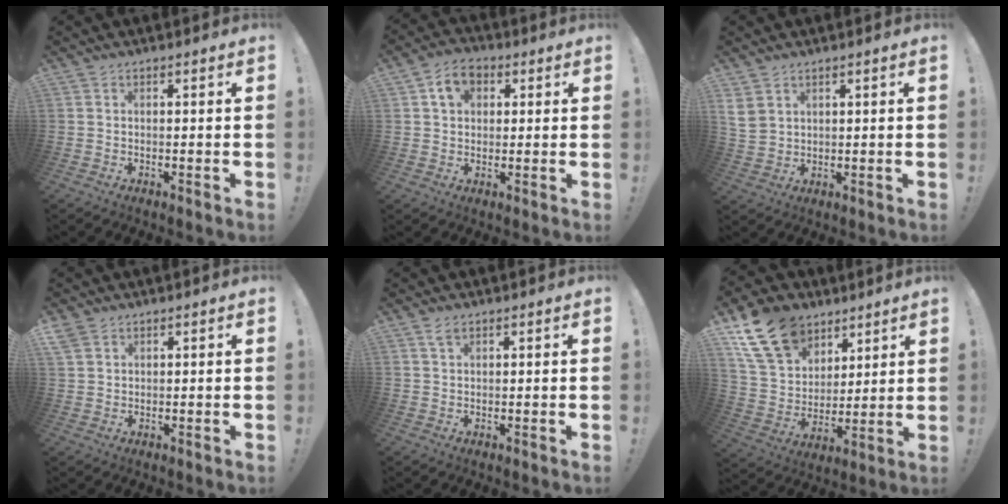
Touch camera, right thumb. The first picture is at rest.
{"total": 7.2, "force": [2.4, 5.6, 3.9], "torque": [-0.062, 0.007, 0.046]}
{"total": 5.0, "force": [2.7, 3.4, 2.4], "torque": [-0.057, -0.007, 0.056]}
{"total": 3.3, "force": [2.3, 1.9, 1.3], "torque": [-0.021, -0.011, 0.045]}
{"total": 2.4, "force": [1.6, 1.1, 1.5], "torque": [-0.029, -0.001, 0.029]}
{"total": 18.3, "force": [10.4, 12.8, 7.9], "torque": [-0.138, -0.051, 0.209]}